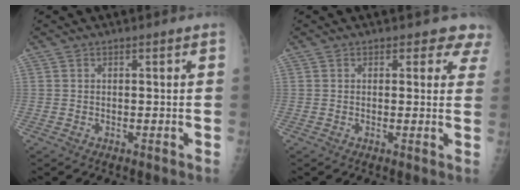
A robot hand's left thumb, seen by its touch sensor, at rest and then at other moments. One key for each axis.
{"total": 4.3, "fx": 3.5, "fy": 2.3, "fz": 1.0, "tx": 0.029, "ty": -0.015, "tz": 0.019}